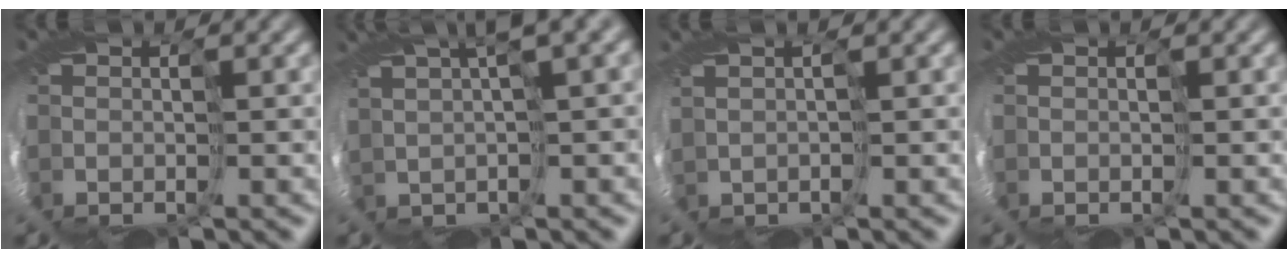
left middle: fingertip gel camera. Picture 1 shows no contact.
{"total": 3.6, "force": [2.3, -2.0, 2.0], "torque": [-0.019, 0.014, 0.043]}
{"total": 2.8, "force": [0.3, -2.1, -1.8], "torque": [0.033, 0.004, 0.010]}
{"total": 0.0}